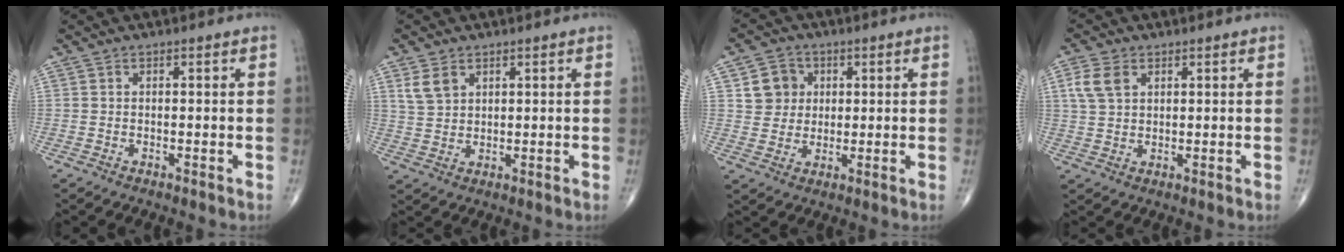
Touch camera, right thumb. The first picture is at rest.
{"total": 4.3, "force": [2.3, 2.9, 2.2], "torque": [-0.038, -0.007, 0.053]}
{"total": 6.5, "force": [1.8, 5.9, 1.9], "torque": [-0.002, -0.003, 0.031]}
{"total": 5.2, "force": [2.0, 3.5, 3.3], "torque": [-0.066, 0.004, 0.043]}